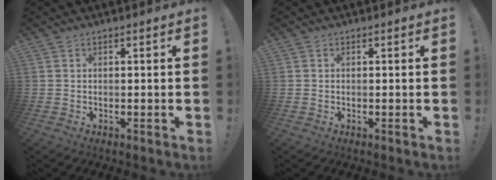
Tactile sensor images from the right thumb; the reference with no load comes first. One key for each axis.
{"total": 0.0}